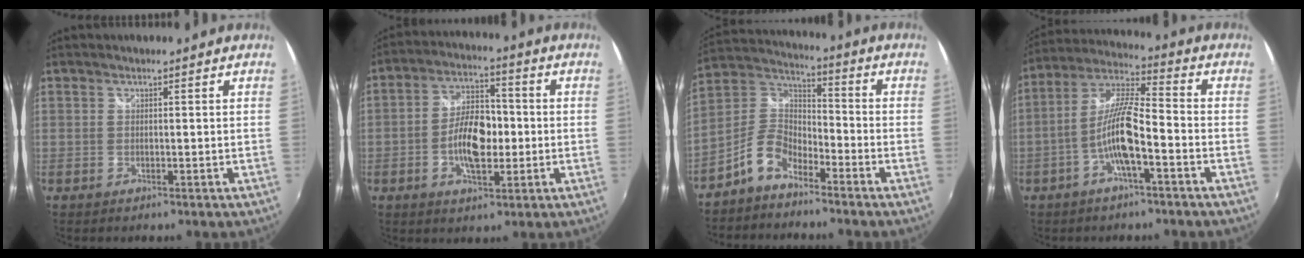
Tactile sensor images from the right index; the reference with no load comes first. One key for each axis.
{"total": 10.2, "fx": -1.9, "fy": 5.0, "fz": 8.6, "tx": -0.162, "ty": 0.012, "tz": -0.030}
{"total": 8.7, "fx": -5.8, "fy": 4.3, "fz": 5.0, "tx": -0.115, "ty": 0.026, "tz": -0.118}
{"total": 10.3, "fx": -3.9, "fy": 1.7, "fz": 9.3, "tx": -0.199, "ty": 0.011, "tz": -0.073}